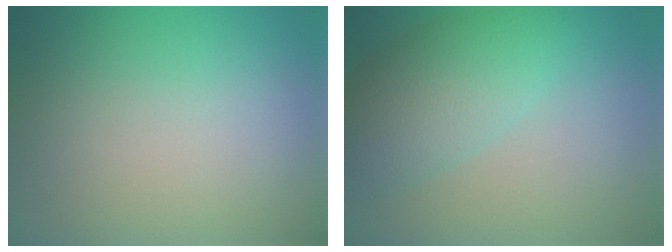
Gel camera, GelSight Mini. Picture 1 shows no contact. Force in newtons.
{"total": 4.8, "press": 4.8, "slide": 0.3}